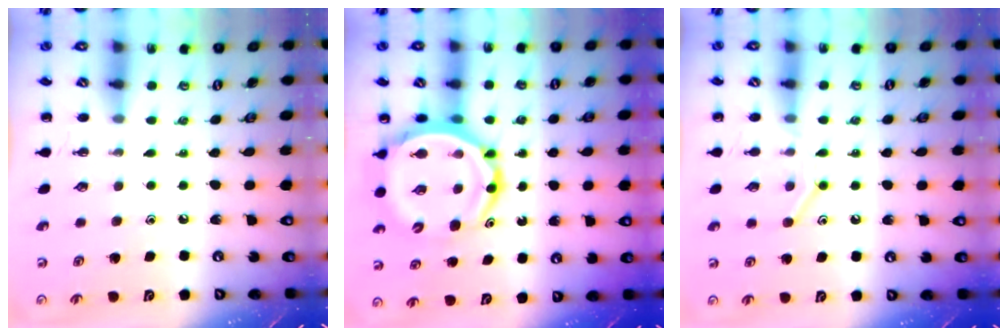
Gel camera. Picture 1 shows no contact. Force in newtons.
{"total": 14.2, "press": 13.6, "slide": 3.9}
{"total": 9.4, "press": 9.2, "slide": 1.7}